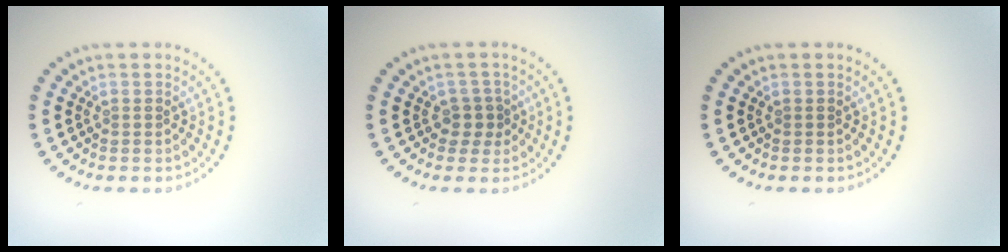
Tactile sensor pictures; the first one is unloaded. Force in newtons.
{"total": 1.8, "press": 1.5, "slide": 1.0}
{"total": 0.0}